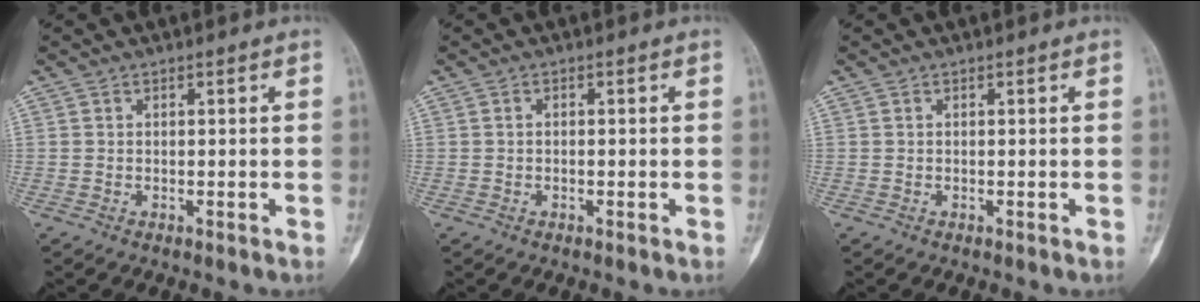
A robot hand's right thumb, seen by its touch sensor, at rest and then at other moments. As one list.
[{"total": 0.6, "force": [-0.1, 0.3, 0.5], "torque": [-0.009, 0.002, -0.003]}, {"total": 0.0}]